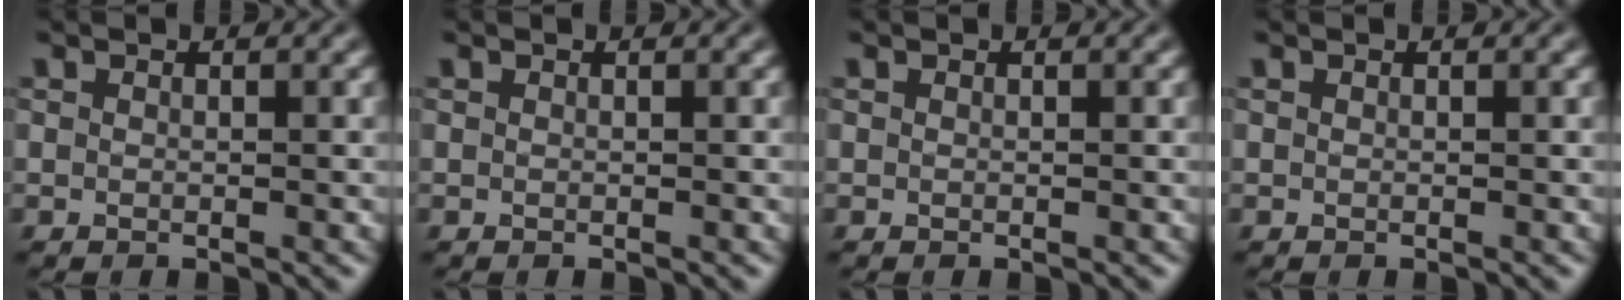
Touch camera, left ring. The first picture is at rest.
{"total": 0.0}
{"total": 0.0}
{"total": 0.0}